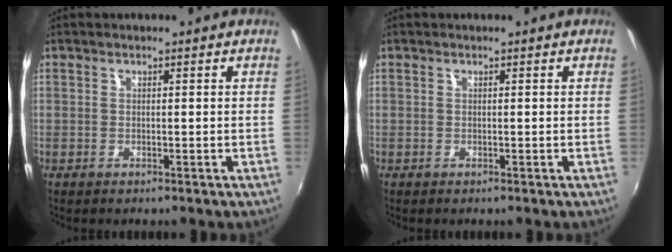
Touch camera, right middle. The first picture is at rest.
{"total": 0.0}